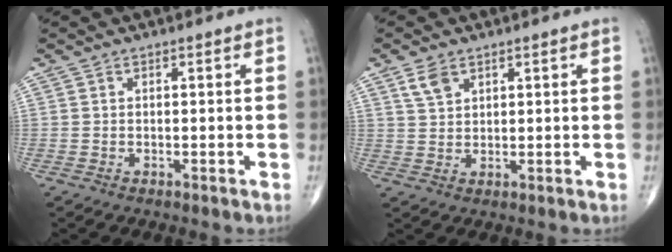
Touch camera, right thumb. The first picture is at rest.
{"total": 3.7, "force": [2.2, 2.2, 2.0], "torque": [-0.032, -0.007, 0.049]}